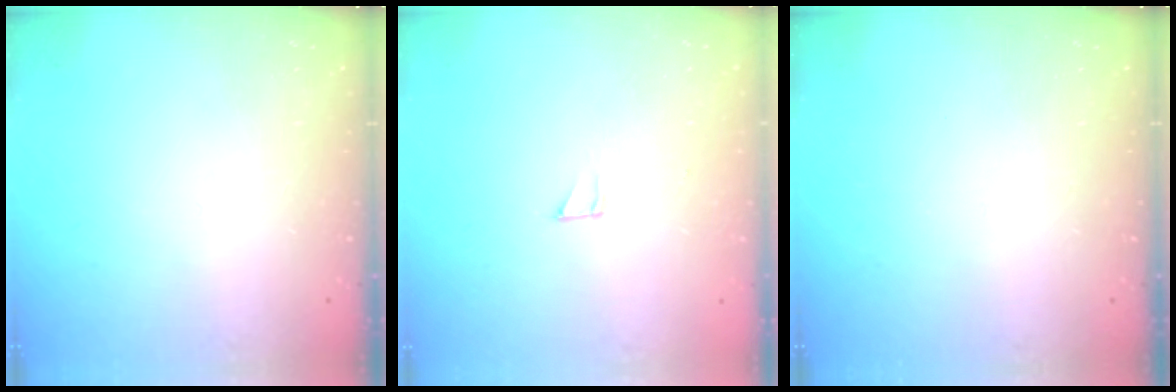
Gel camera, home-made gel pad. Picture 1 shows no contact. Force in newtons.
{"total": 2.5, "press": 2.5, "slide": 0.1}
{"total": 0.0}